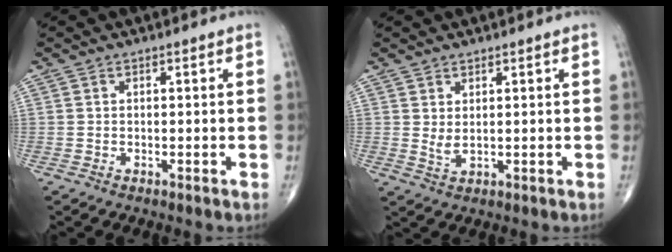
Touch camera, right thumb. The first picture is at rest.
{"total": 2.2, "force": [0.7, 0.9, 1.9], "torque": [-0.036, -0.011, 0.018]}